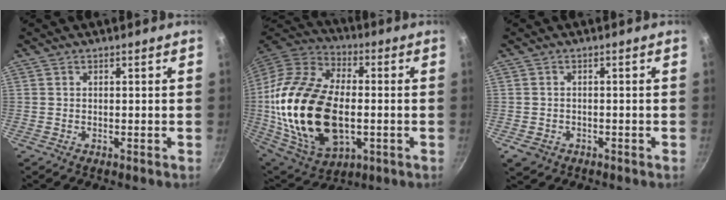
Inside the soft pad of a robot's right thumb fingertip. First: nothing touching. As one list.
[{"total": 28.4, "force": [-2.2, 16.8, 22.8], "torque": [-0.446, 0.015, -0.032]}, {"total": 2.6, "force": [-1.2, 2.0, 1.1], "torque": [-0.021, 0.009, -0.012]}]